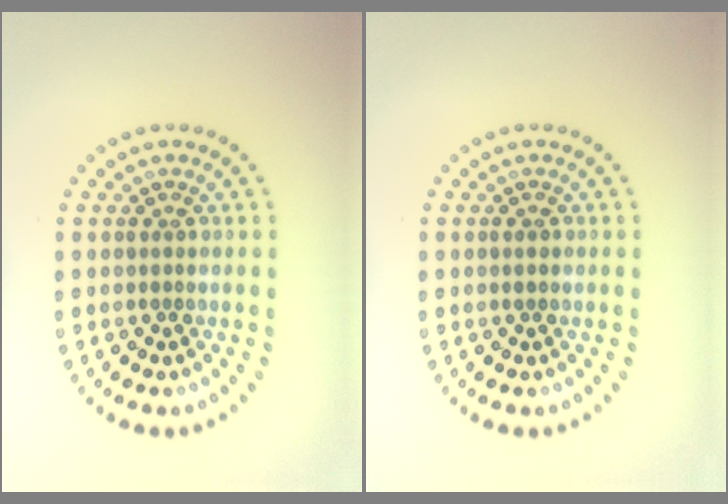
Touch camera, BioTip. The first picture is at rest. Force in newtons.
{"total": 0.7, "press": 0.7, "slide": 0.0}